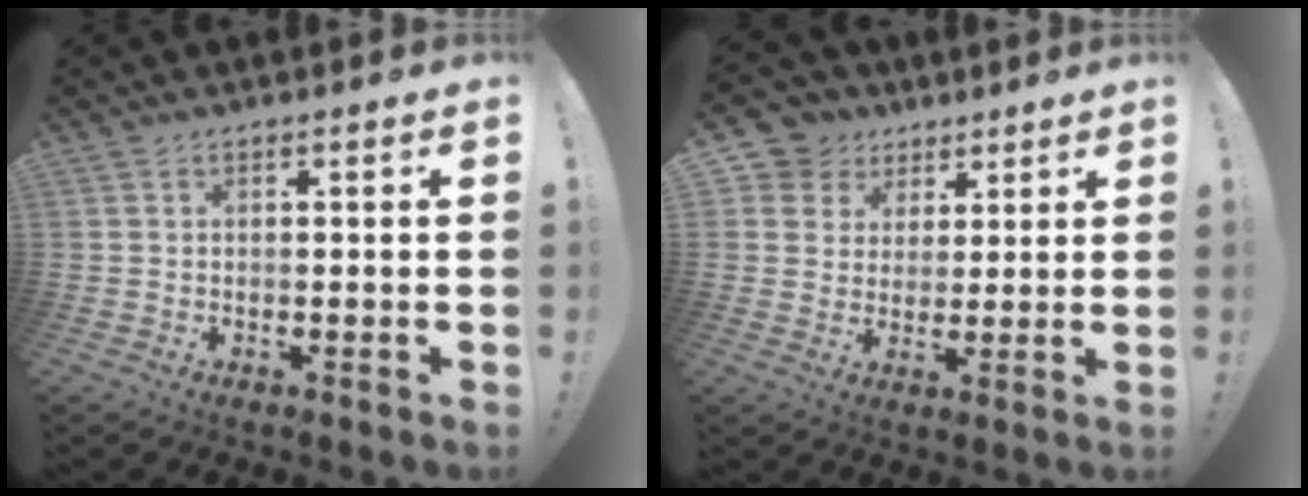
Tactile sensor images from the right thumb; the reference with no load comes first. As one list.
[{"total": 7.9, "force": [3.5, 6.9, 1.3], "torque": [-0.021, -0.020, 0.073]}]